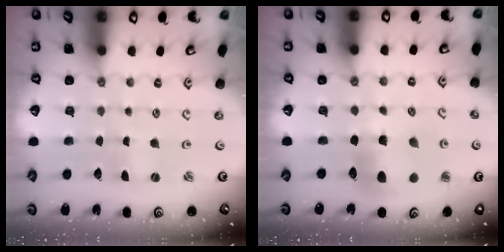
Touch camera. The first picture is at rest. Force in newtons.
{"total": 8.5, "press": 8.4, "slide": 1.1}